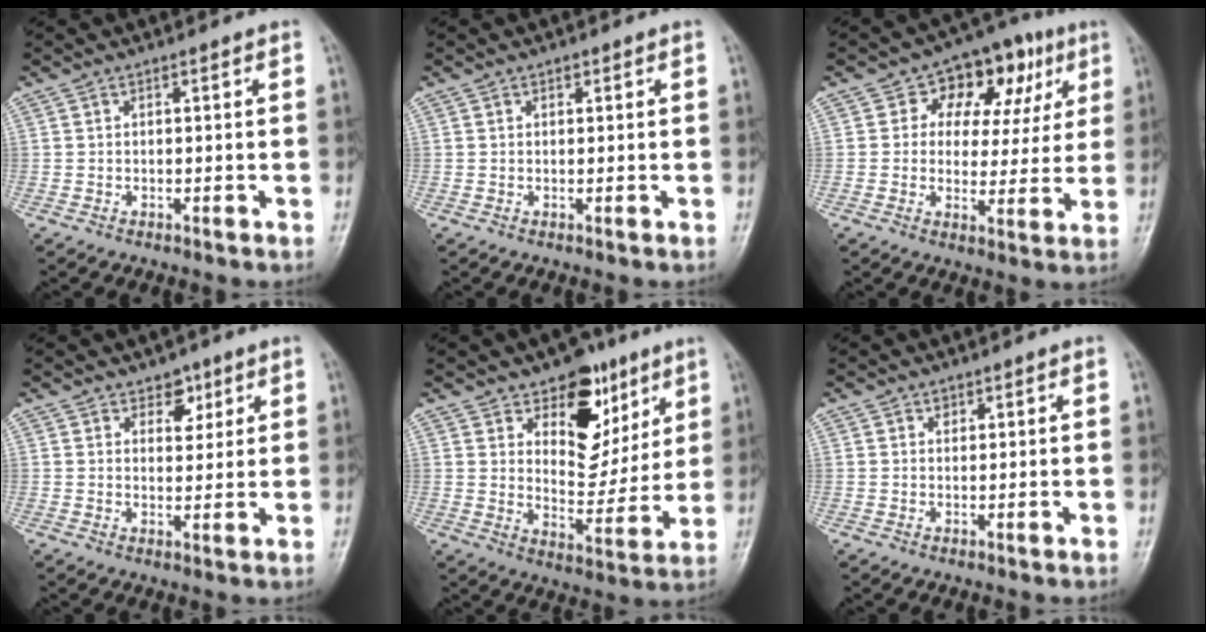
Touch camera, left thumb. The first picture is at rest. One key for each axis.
{"total": 0.7, "fx": 0.4, "fy": 0.5, "fz": 0.3, "tx": -0.002, "ty": -0.001, "tz": 0.005}
{"total": 13.7, "fx": 5.2, "fy": 9.4, "fz": 8.5, "tx": -0.056, "ty": 0.006, "tz": 0.070}
{"total": 4.3, "fx": 2.5, "fy": 2.9, "fz": 1.9, "tx": 0.002, "ty": -0.014, "tz": 0.038}
{"total": 14.3, "fx": 7.6, "fy": 8.6, "fz": 8.5, "tx": -0.070, "ty": -0.044, "tz": 0.122}
{"total": 1.1, "fx": 0.6, "fy": 0.8, "fz": 0.3, "tx": 0.004, "ty": -0.003, "tz": 0.010}